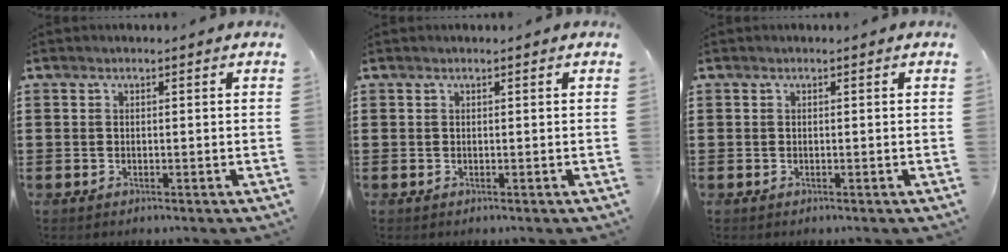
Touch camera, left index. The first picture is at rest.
{"total": 0.0}
{"total": 0.0}